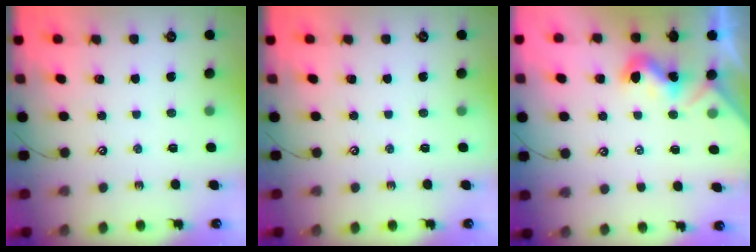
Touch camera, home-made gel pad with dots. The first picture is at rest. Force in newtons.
{"total": 0.0}
{"total": 1.3, "press": 1.2, "slide": 0.3}